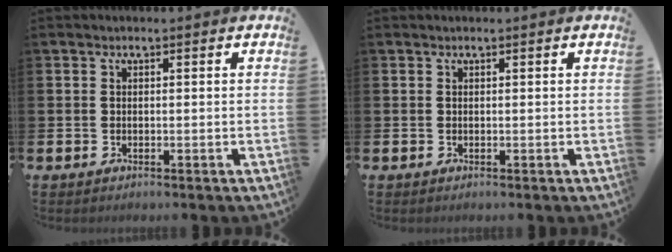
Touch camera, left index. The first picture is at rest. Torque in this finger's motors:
{"motor_torque": [0.23, -1.23, 0.06, 0.00]}